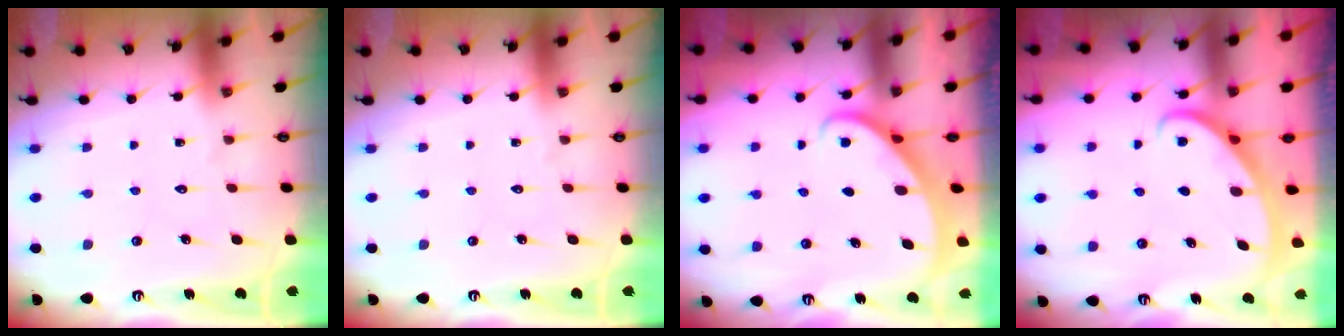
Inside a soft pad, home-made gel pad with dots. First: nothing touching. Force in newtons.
{"total": 0.0}
{"total": 3.9, "press": 3.9, "slide": 0.3}
{"total": 3.0, "press": 3.0, "slide": 0.1}